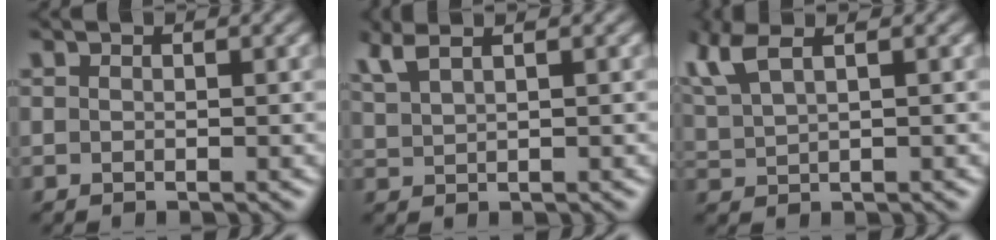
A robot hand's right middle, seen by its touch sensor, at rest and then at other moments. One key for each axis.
{"total": 2.8, "fx": 2.0, "fy": 0.9, "fz": 1.7, "tx": -0.040, "ty": 0.012, "tz": 0.043}
{"total": 5.6, "fx": 3.4, "fy": 2.3, "fz": 3.9, "tx": -0.103, "ty": 0.026, "tz": 0.055}